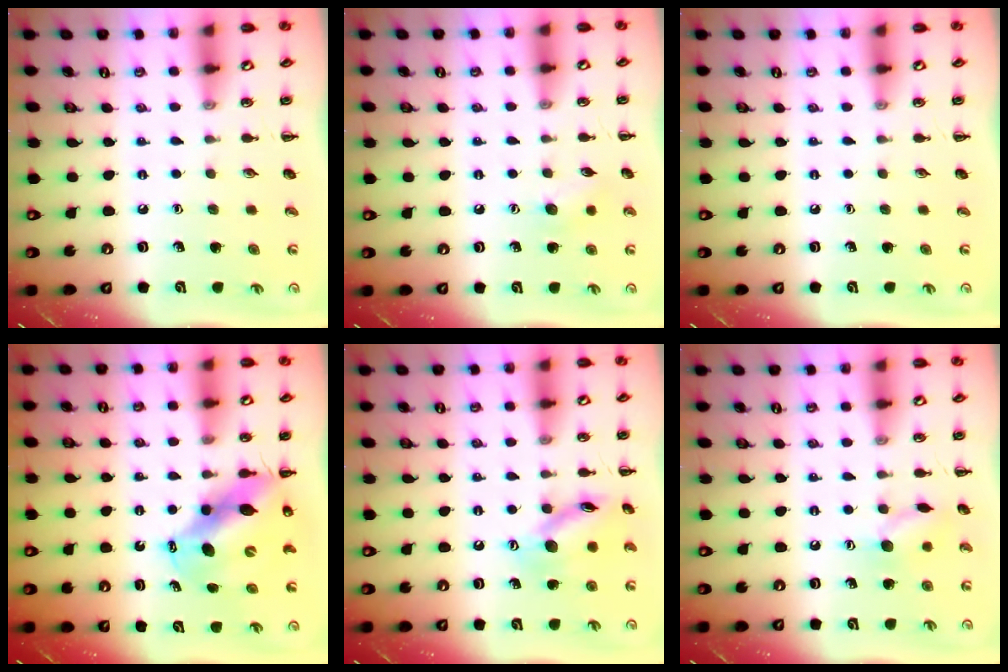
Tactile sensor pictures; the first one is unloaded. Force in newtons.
{"total": 6.3, "press": 6.1, "slide": 1.5}
{"total": 0.0}
{"total": 11.9, "press": 11.6, "slide": 2.8}
{"total": 12.8, "press": 12.7, "slide": 0.7}
{"total": 8.3, "press": 8.3, "slide": 0.5}